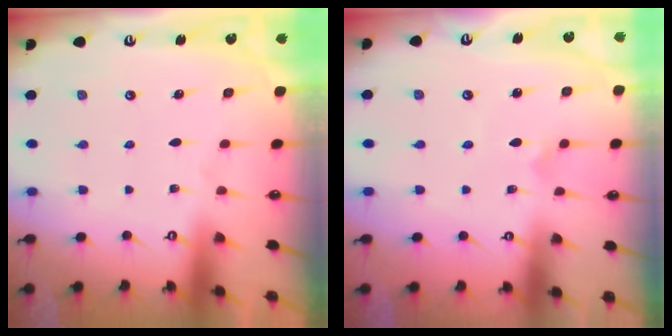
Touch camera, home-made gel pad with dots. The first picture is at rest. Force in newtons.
{"total": 3.0, "press": 3.0, "slide": 0.2}